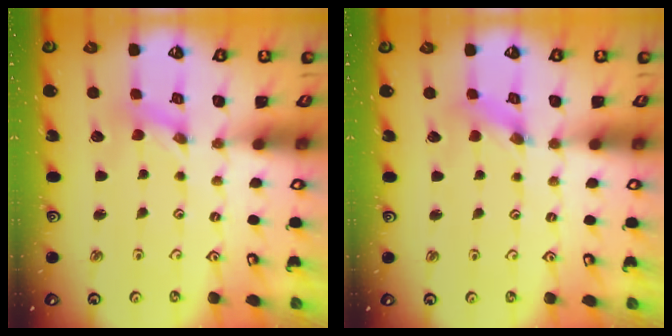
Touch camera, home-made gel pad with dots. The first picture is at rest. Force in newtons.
{"total": 1.2, "press": 1.2, "slide": 0.3}